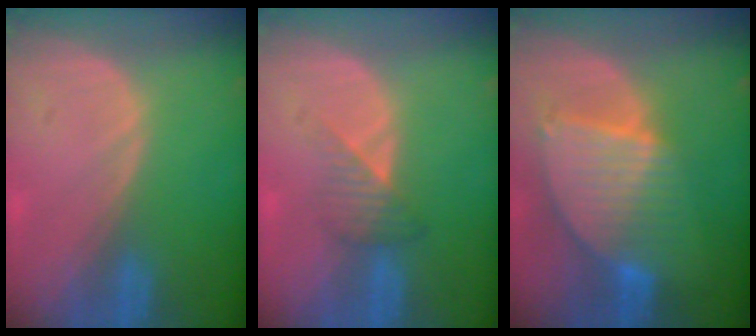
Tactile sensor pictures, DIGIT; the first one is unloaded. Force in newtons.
{"total": 3.3, "press": 3.1, "slide": 1.1}
{"total": 8.5, "press": 7.5, "slide": 4.1}